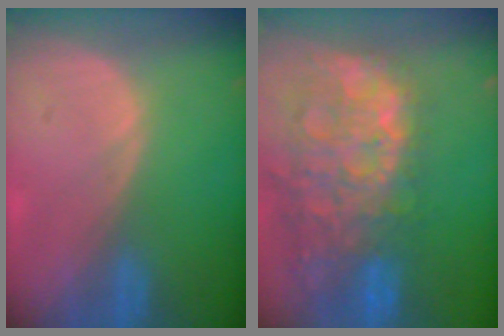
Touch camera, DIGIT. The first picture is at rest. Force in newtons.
{"total": 14.7, "press": 11.9, "slide": 8.5}